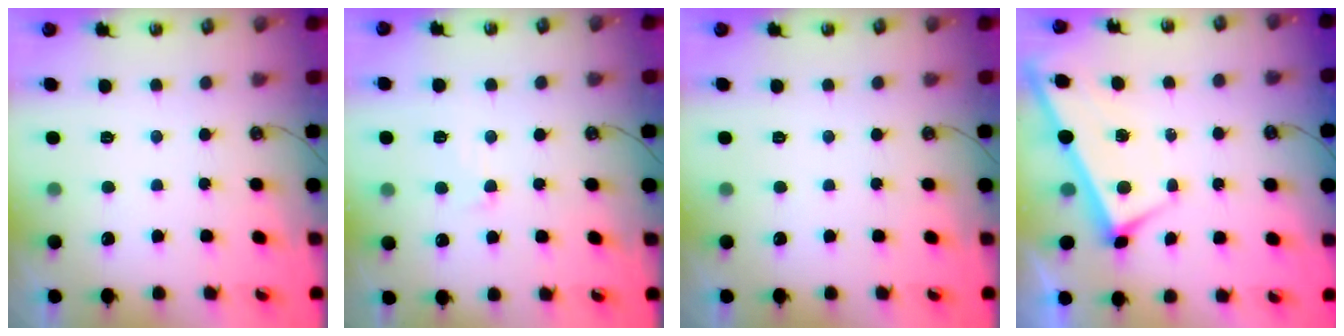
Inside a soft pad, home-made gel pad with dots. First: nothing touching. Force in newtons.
{"total": 1.9, "press": 1.6, "slide": 0.9}
{"total": 0.0}
{"total": 3.0, "press": 3.0, "slide": 0.1}